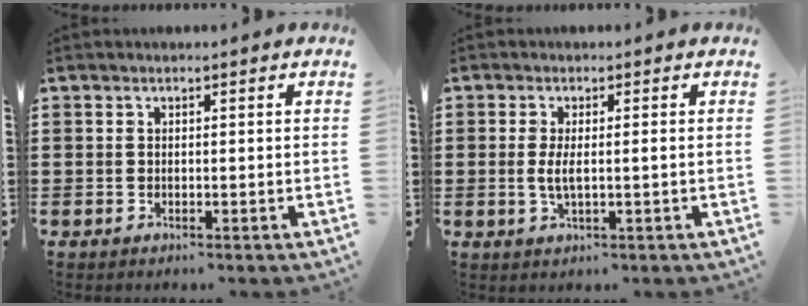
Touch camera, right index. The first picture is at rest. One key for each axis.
{"total": 3.2, "fx": 0.0, "fy": 0.4, "fz": 3.1, "tx": -0.072, "ty": -0.010, "tz": -0.005}